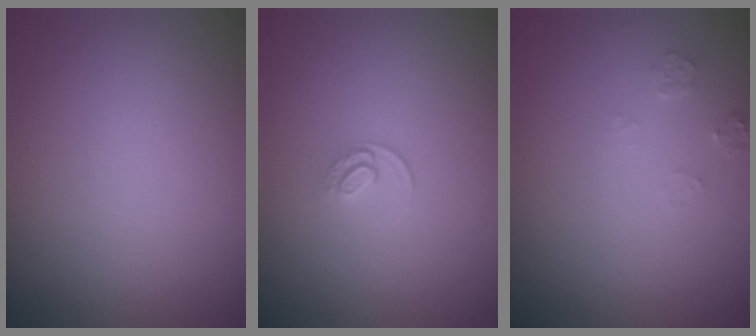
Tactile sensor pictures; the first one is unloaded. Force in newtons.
{"total": 1.0, "press": 0.6, "slide": 0.8}
{"total": 1.1, "press": 1.1, "slide": 0.1}